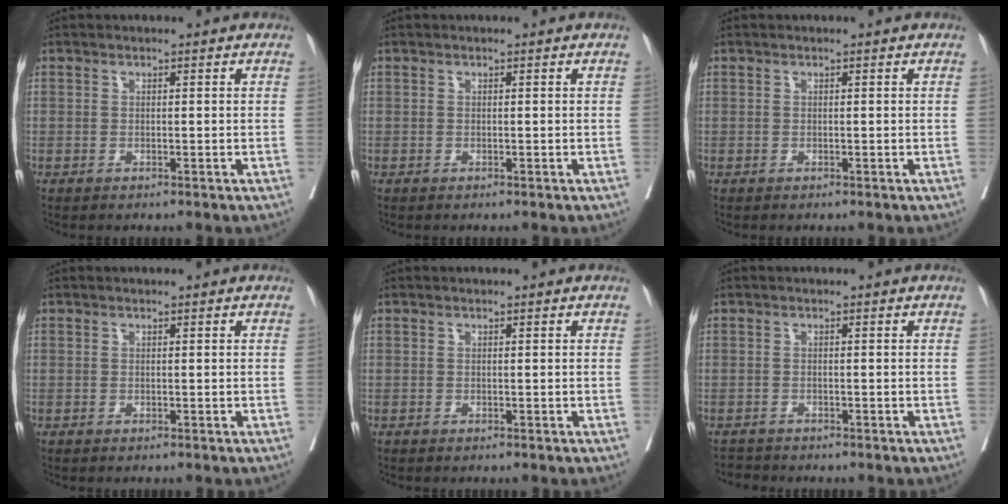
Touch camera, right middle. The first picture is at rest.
{"total": 0.0}
{"total": 0.0}
{"total": 0.0}
{"total": 0.0}
{"total": 1.6, "force": [-1.5, 0.2, -0.4], "torque": [0.007, -0.007, -0.027]}